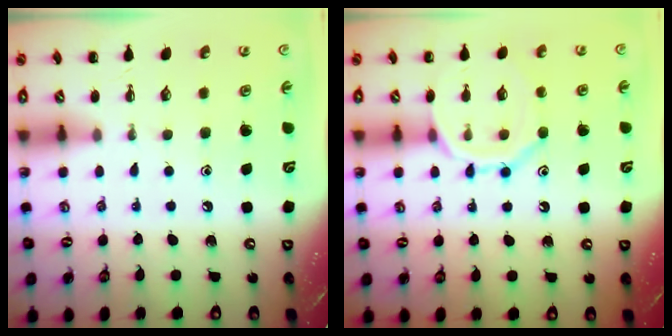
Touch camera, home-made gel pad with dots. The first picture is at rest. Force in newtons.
{"total": 11.5, "press": 11.5, "slide": 0.8}